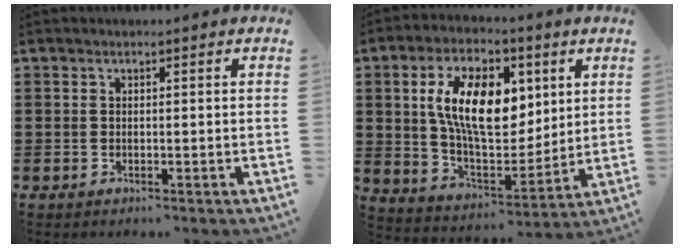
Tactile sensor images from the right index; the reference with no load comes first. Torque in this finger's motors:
{"motor_torque": [2.14, 0.00, 1.05, 0.21]}